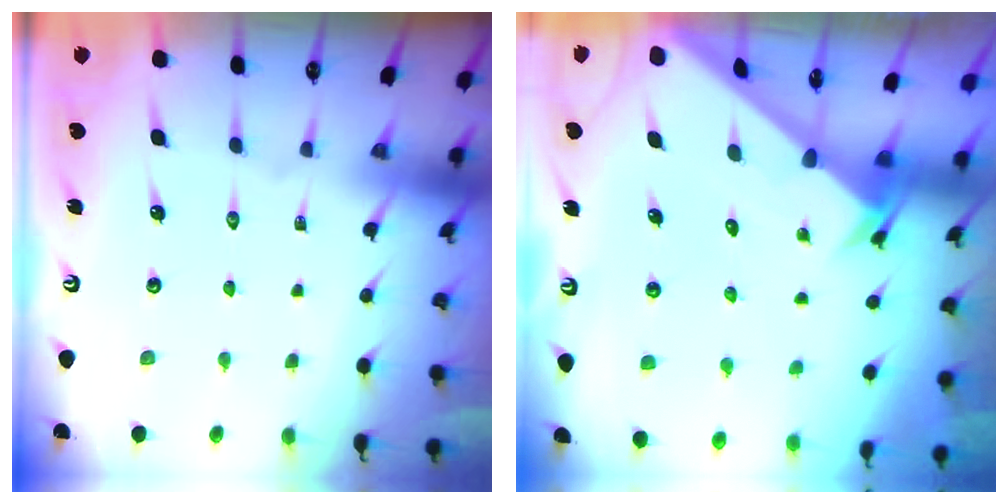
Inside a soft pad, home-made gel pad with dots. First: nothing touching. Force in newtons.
{"total": 2.5, "press": 2.5, "slide": 0.2}